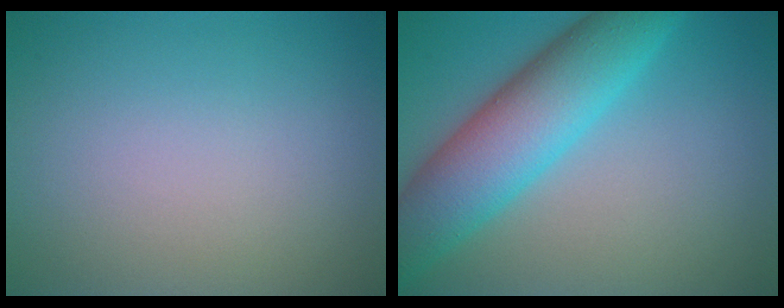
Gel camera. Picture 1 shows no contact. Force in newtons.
{"total": 8.5, "press": 8.5, "slide": 0.4}